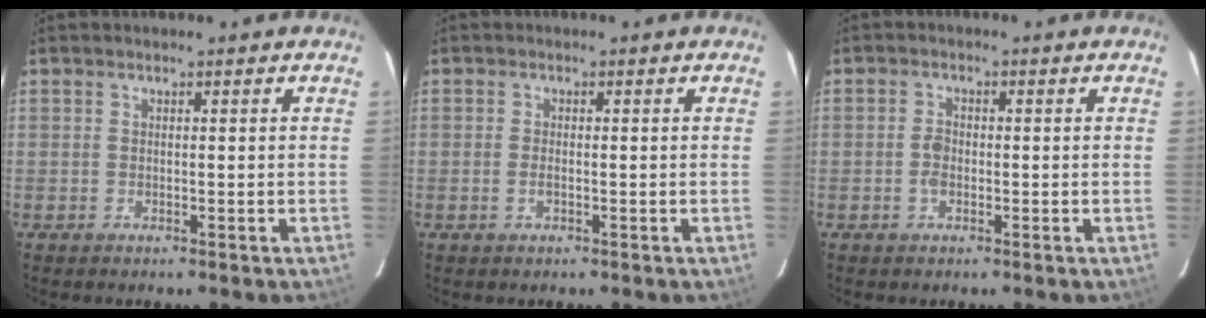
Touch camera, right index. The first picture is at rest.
{"total": 1.6, "force": [-0.6, 0.7, 1.3], "torque": [-0.029, 0.000, -0.011]}
{"total": 2.4, "force": [-0.7, 1.6, 1.7], "torque": [-0.036, 0.004, -0.013]}